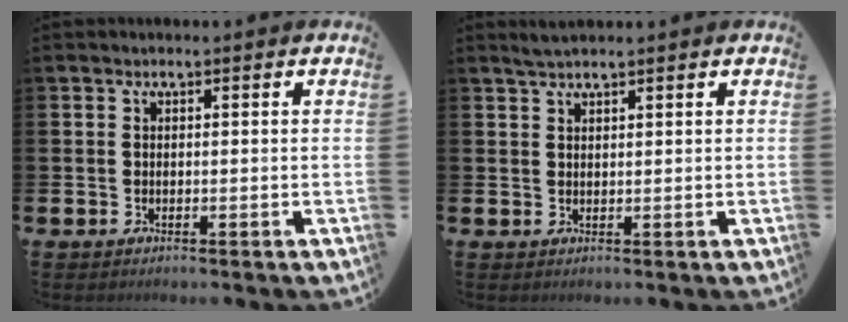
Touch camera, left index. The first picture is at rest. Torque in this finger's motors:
{"motor_torque": [-0.15, -0.10, 0.04, 0.06]}